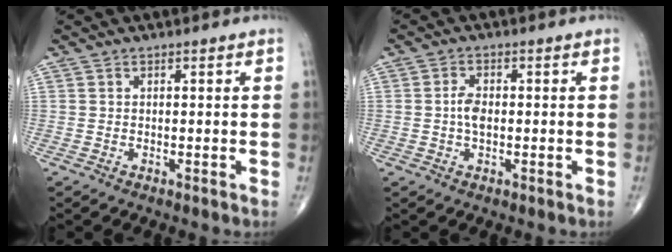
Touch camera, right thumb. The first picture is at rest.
{"total": 3.2, "force": [-0.2, 1.7, 2.7], "torque": [-0.052, 0.005, -0.008]}